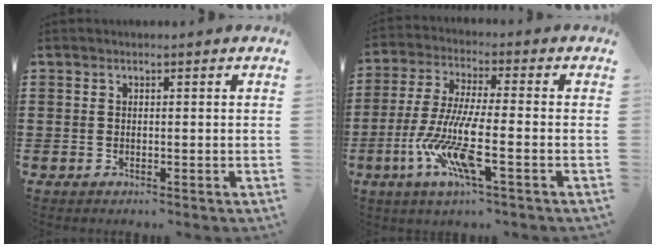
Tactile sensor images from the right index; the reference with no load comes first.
{"total": 10.4, "force": [-4.4, 1.9, 9.2], "torque": [-0.214, -0.014, -0.091]}